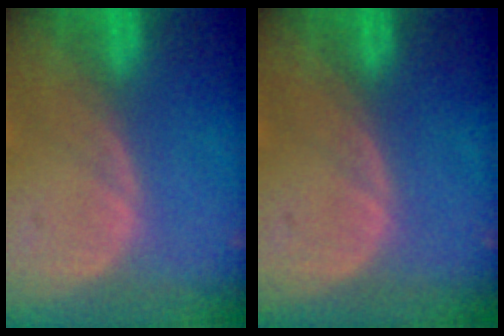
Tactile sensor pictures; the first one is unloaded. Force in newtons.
{"total": 0.0}